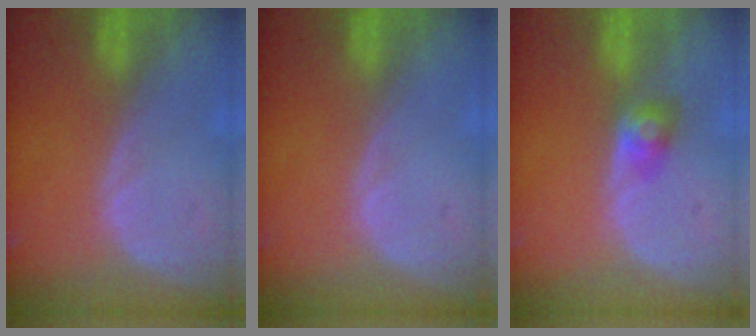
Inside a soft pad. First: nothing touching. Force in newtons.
{"total": 0.0}
{"total": 2.9, "press": 2.8, "slide": 0.1}